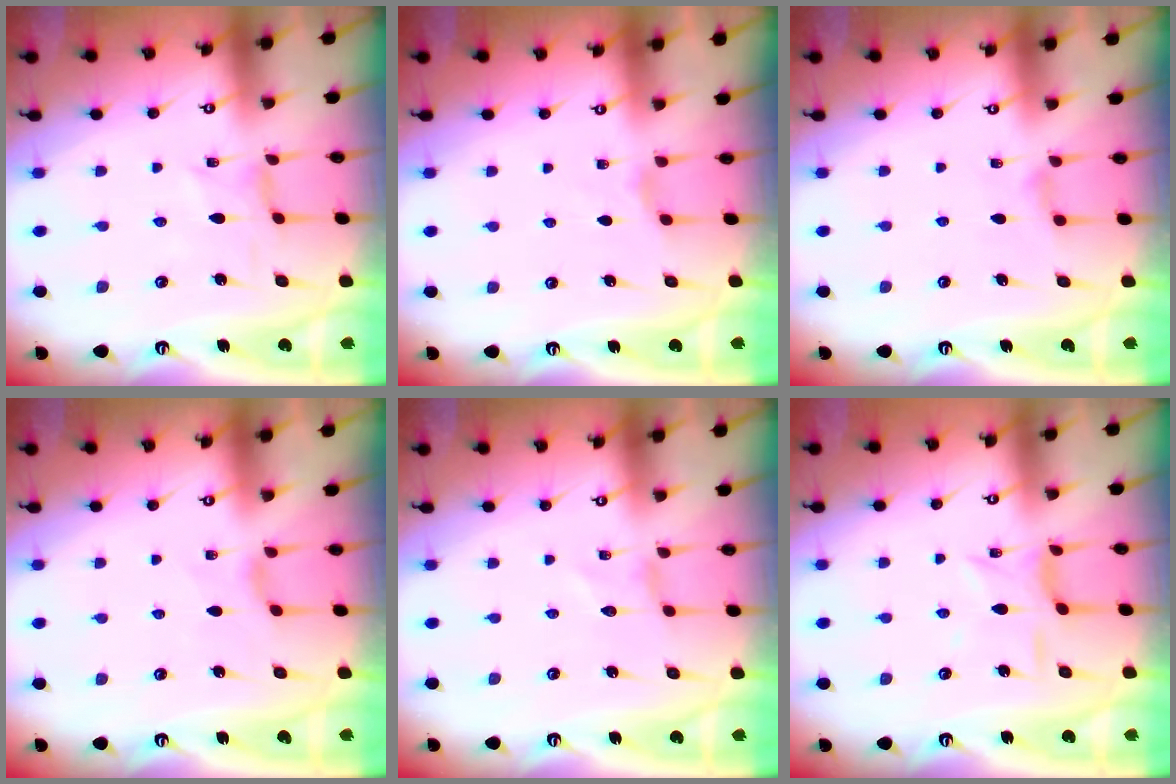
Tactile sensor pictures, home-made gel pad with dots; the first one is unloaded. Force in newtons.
{"total": 2.2, "press": 2.2, "slide": 0.4}
{"total": 2.9, "press": 2.9, "slide": 0.5}
{"total": 4.0, "press": 3.9, "slide": 0.7}
{"total": 0.0}
{"total": 4.8, "press": 4.8, "slide": 0.3}